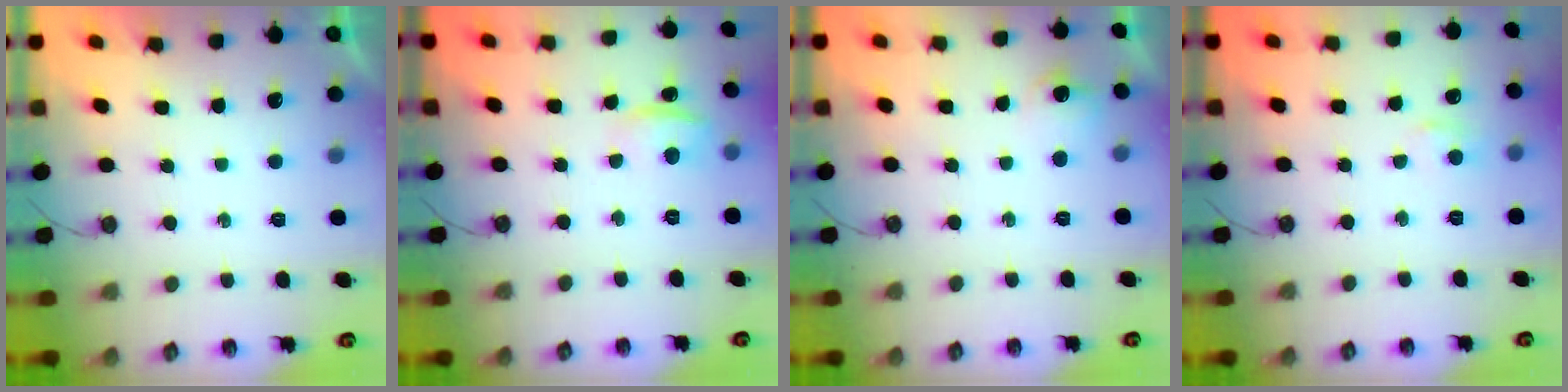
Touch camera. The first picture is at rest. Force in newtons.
{"total": 1.4, "press": 1.2, "slide": 0.7}
{"total": 7.2, "press": 7.1, "slide": 1.0}
{"total": 4.5, "press": 4.4, "slide": 0.6}